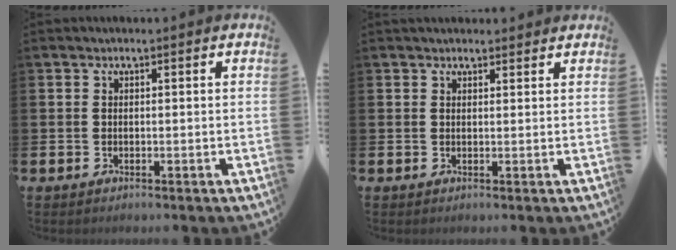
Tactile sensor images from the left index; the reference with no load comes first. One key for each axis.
{"total": 1.3, "fx": 1.2, "fy": 0.5, "fz": 0.1, "tx": 0.015, "ty": -0.005, "tz": 0.018}